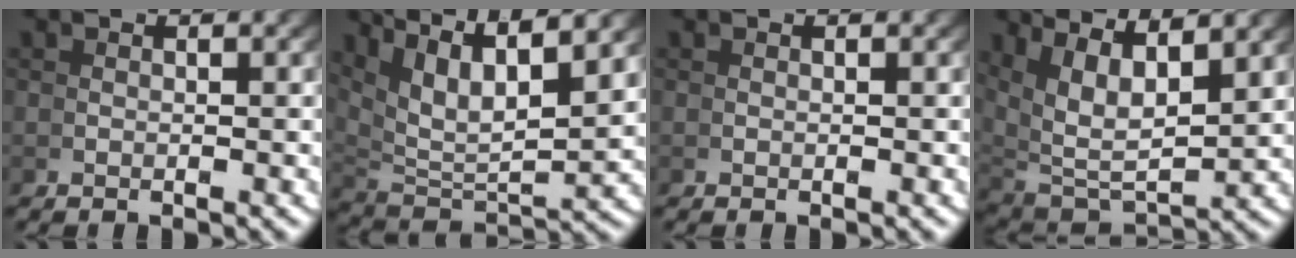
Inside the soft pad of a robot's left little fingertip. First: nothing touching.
{"total": 9.3, "force": [3.8, 4.8, 7.0], "torque": [-0.135, -0.009, 0.075]}
{"total": 0.0}
{"total": 9.3, "force": [2.5, 5.8, 6.9], "torque": [-0.139, -0.023, 0.053]}